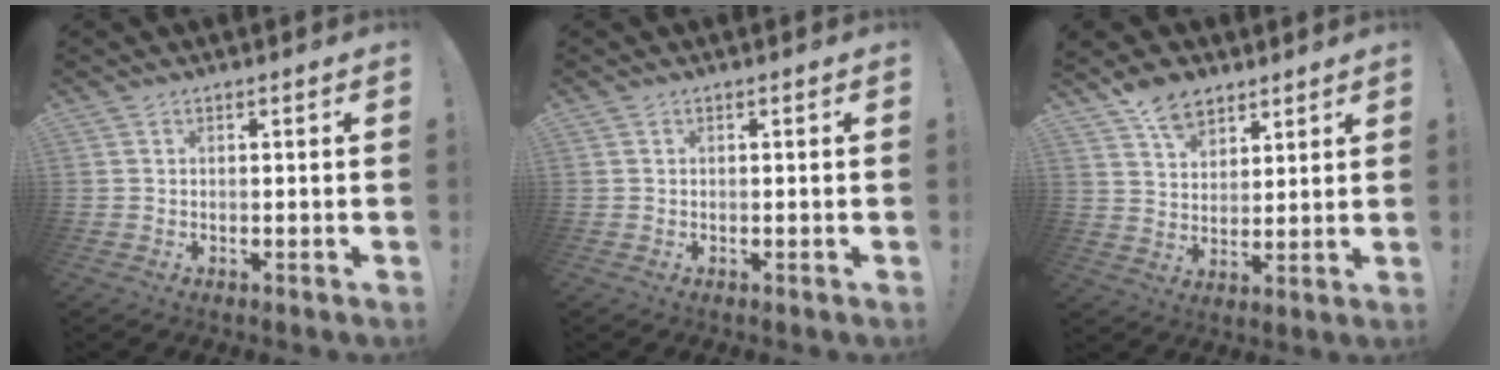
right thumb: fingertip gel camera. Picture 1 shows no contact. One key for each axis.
{"total": 0.0}
{"total": 8.8, "fx": 6.5, "fy": 4.9, "fz": 3.4, "tx": -0.056, "ty": -0.035, "tz": 0.125}